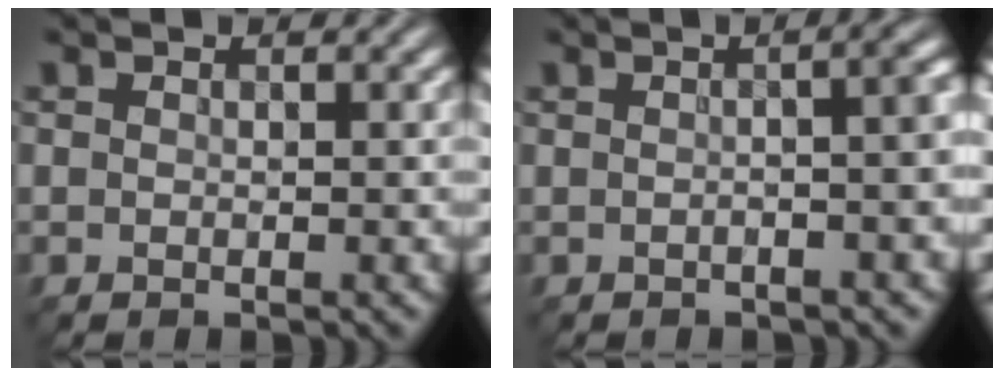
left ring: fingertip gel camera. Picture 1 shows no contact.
{"total": 8.9, "force": [0.4, 4.2, 7.8], "torque": [-0.025, 0.029, -0.024]}